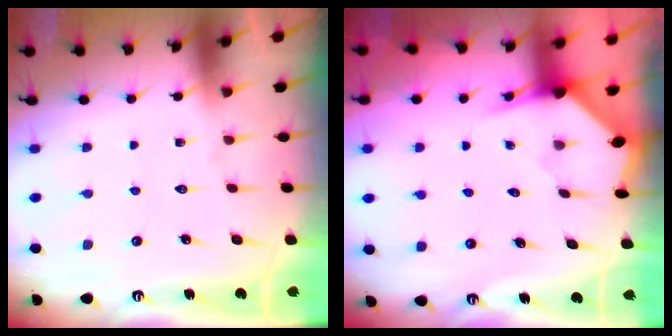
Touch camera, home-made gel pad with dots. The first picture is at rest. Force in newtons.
{"total": 3.3, "press": 3.3, "slide": 0.3}